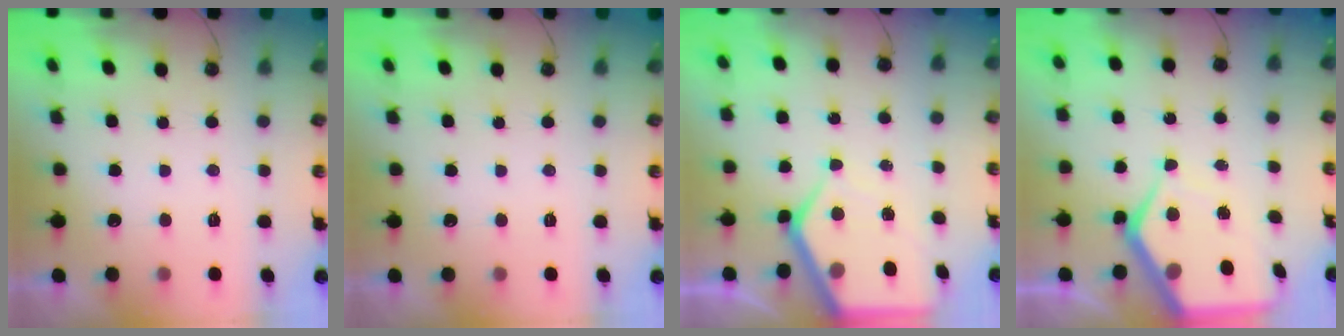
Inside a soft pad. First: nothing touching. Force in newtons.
{"total": 0.0}
{"total": 7.6, "press": 7.6, "slide": 0.6}
{"total": 9.2, "press": 9.1, "slide": 0.7}